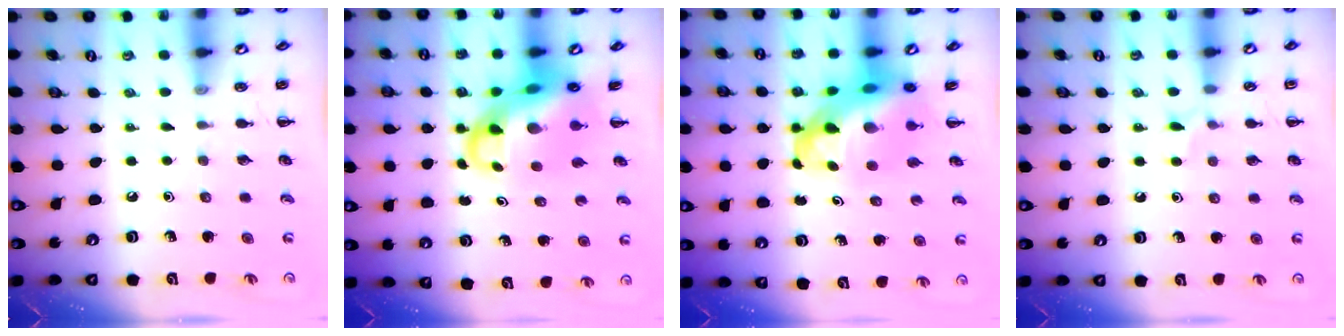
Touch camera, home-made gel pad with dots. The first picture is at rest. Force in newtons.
{"total": 8.7, "press": 8.3, "slide": 2.5}
{"total": 12.5, "press": 12.0, "slide": 3.4}
{"total": 3.9, "press": 3.7, "slide": 1.2}